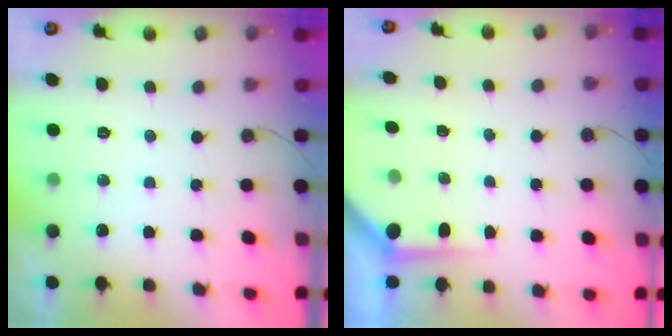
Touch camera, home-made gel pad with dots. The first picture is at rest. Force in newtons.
{"total": 3.8, "press": 3.8, "slide": 0.4}